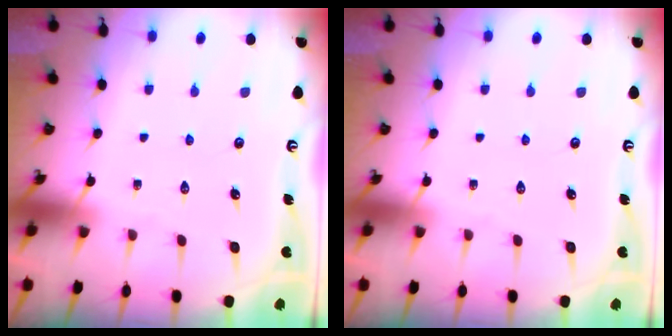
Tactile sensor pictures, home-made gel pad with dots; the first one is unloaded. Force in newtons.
{"total": 0.0}